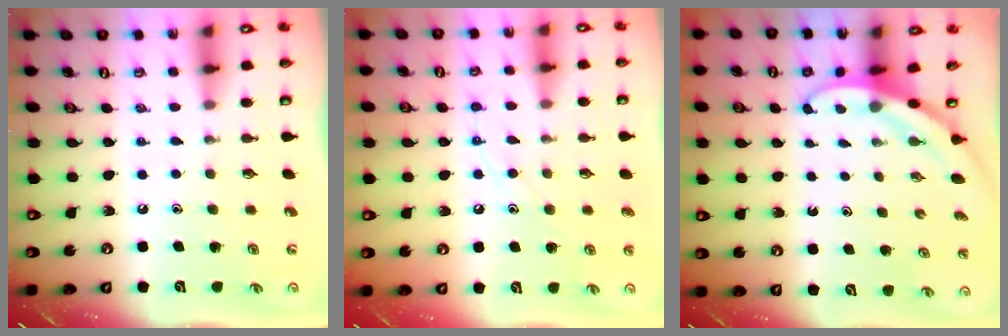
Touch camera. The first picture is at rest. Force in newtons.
{"total": 7.8, "press": 7.8, "slide": 0.7}
{"total": 2.9, "press": 2.9, "slide": 0.1}